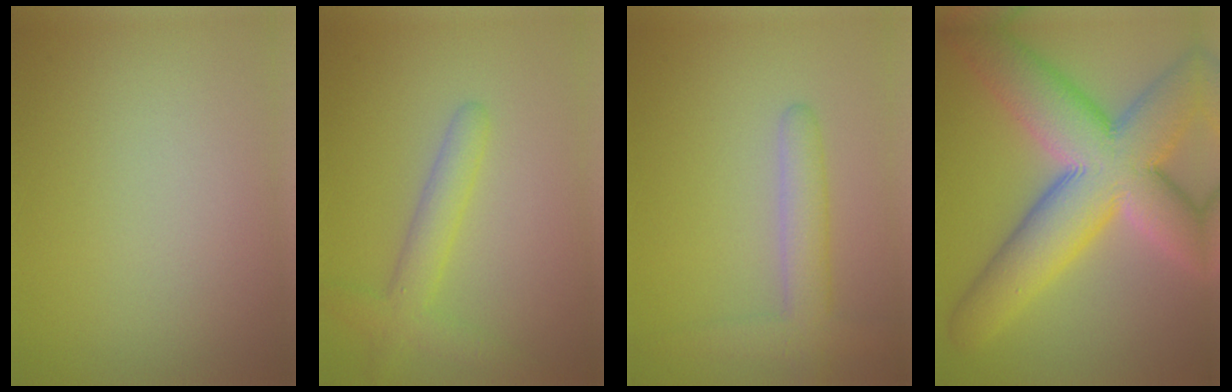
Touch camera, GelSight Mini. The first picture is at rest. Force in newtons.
{"total": 3.3, "press": 3.3, "slide": 0.0}
{"total": 3.6, "press": 3.6, "slide": 0.3}
{"total": 13.6, "press": 13.6, "slide": 0.5}